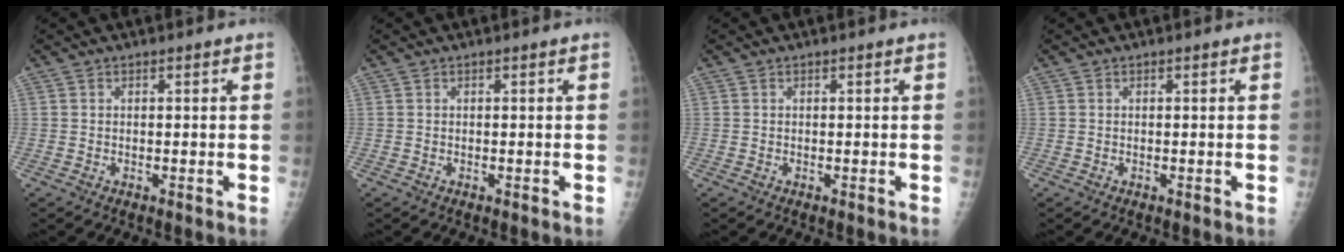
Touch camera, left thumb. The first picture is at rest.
{"total": 0.0}
{"total": 0.0}
{"total": 0.0}